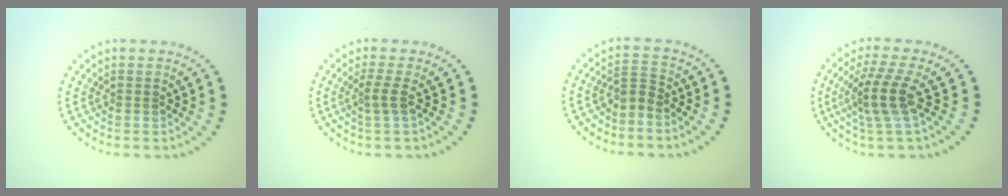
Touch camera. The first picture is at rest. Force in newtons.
{"total": 1.7, "press": 1.1, "slide": 1.3}
{"total": 1.7, "press": 1.2, "slide": 1.2}
{"total": 3.8, "press": 2.8, "slide": 2.6}